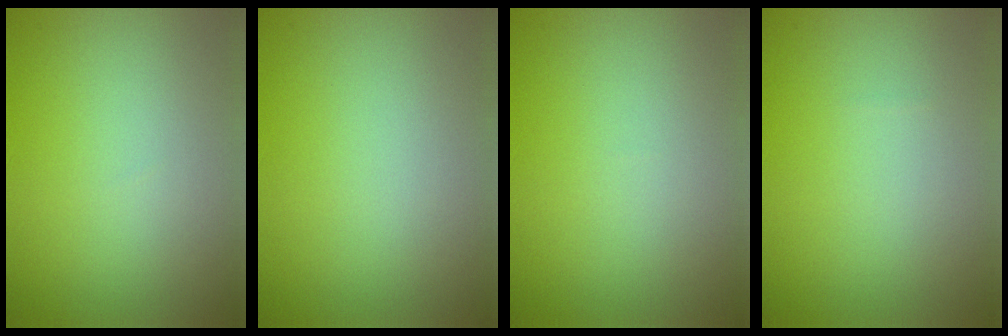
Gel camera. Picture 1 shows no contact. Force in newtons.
{"total": 0.0}
{"total": 0.0}
{"total": 0.0}